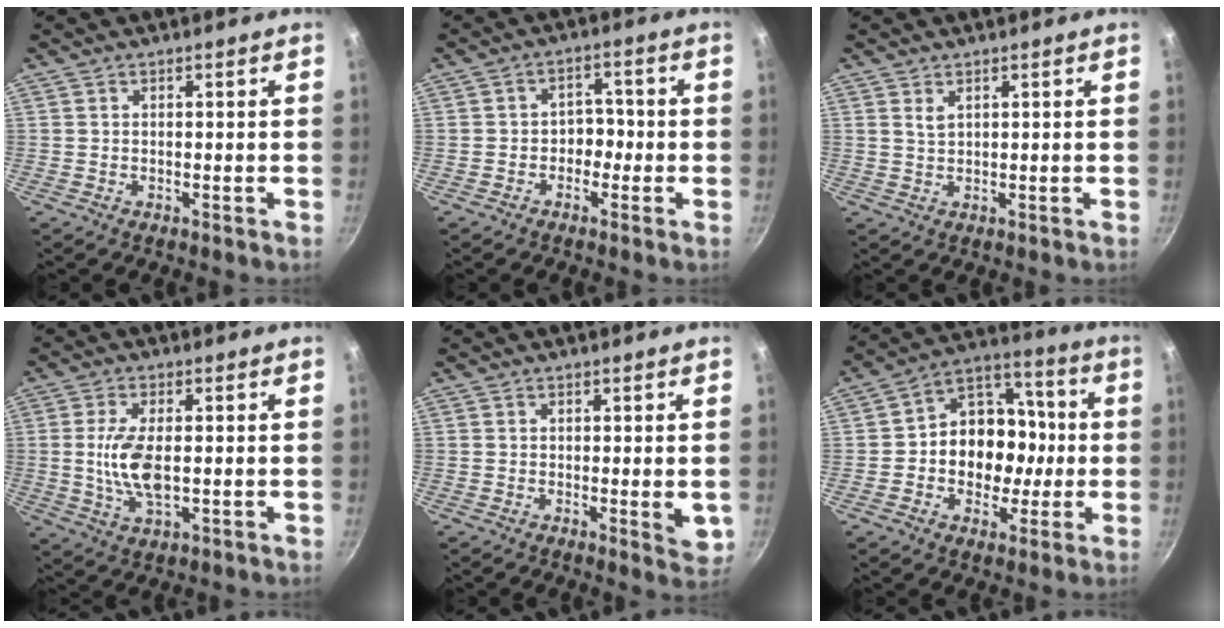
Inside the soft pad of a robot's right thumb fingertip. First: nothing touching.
{"total": 3.9, "force": [-1.3, 3.1, 2.0], "torque": [0.009, 0.022, -0.025]}
{"total": 1.6, "force": [0.9, 0.7, 1.1], "torque": [-0.020, -0.005, 0.018]}
{"total": 8.8, "force": [-0.2, 4.0, 7.8], "torque": [-0.154, -0.005, -0.005]}
{"total": 3.8, "force": [-0.3, 1.1, 3.6], "torque": [-0.047, -0.014, -0.006]}
{"total": 15.3, "force": [-1.5, 12.2, 9.1], "torque": [-0.090, 0.036, -0.037]}